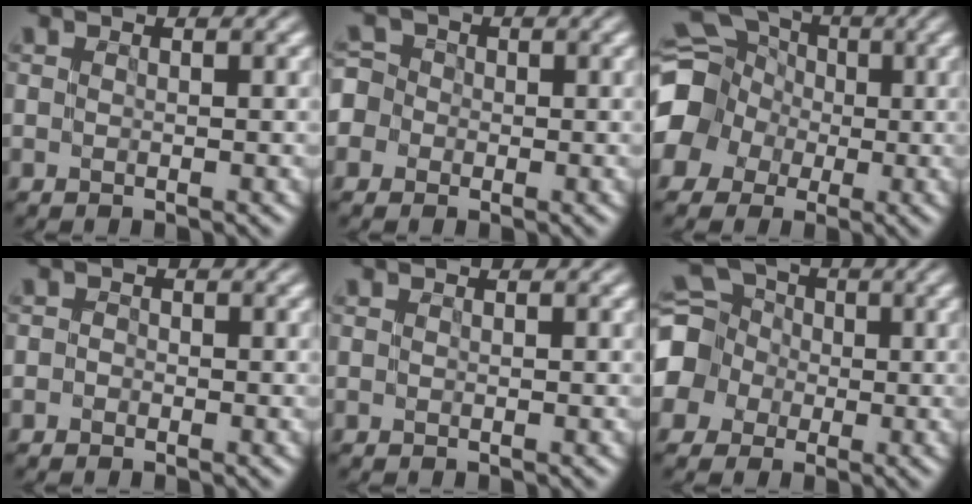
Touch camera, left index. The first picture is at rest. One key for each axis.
{"total": 4.0, "fx": -1.6, "fy": 3.5, "fz": 1.0, "tx": -0.012, "ty": 0.009, "tz": -0.046}
{"total": 14.1, "fx": -0.9, "fy": 13.1, "fz": 4.9, "tx": -0.130, "ty": 0.007, "tz": -0.065}
{"total": 0.6, "fx": -0.4, "fy": 0.4, "fz": -0.2, "tx": 0.012, "ty": 0.005, "tz": -0.014}
{"total": 0.0}
{"total": 7.5, "fx": -0.2, "fy": 6.8, "fz": 3.1, "tx": -0.080, "ty": 0.024, "tz": -0.049}